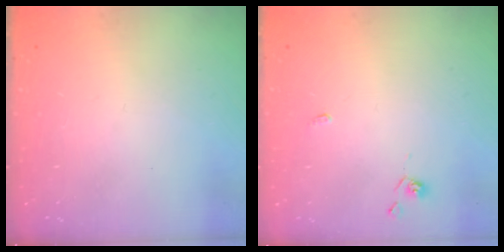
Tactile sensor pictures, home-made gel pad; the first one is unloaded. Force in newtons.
{"total": 2.2, "press": 2.2, "slide": 0.5}